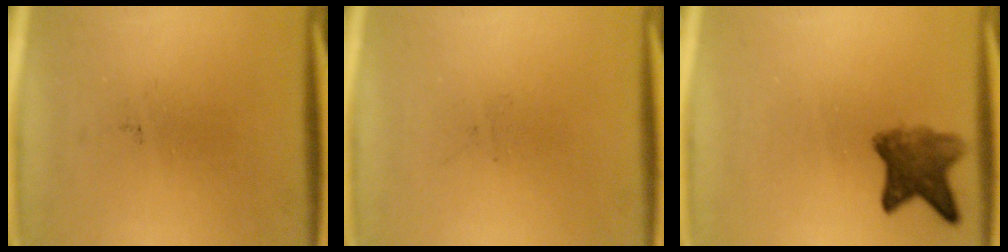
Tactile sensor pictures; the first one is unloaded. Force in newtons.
{"total": 0.0}
{"total": 5.8}